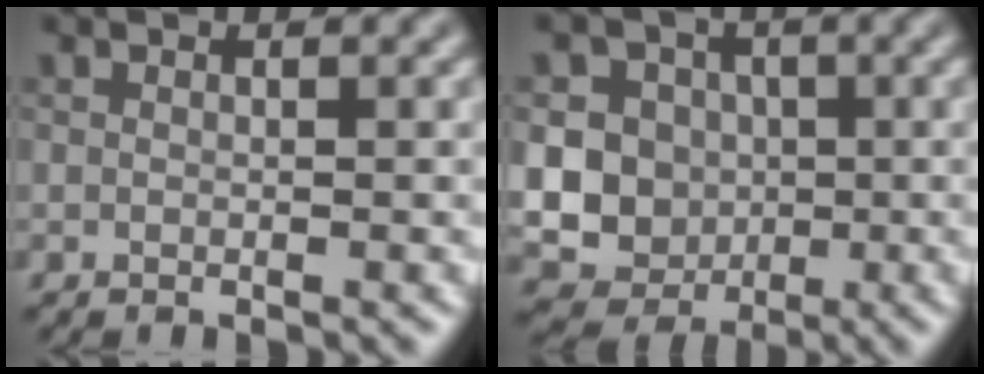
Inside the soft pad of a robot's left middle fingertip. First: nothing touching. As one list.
[{"total": 12.0, "force": [0.2, 11.5, 3.6], "torque": [-0.084, 0.016, -0.005]}]